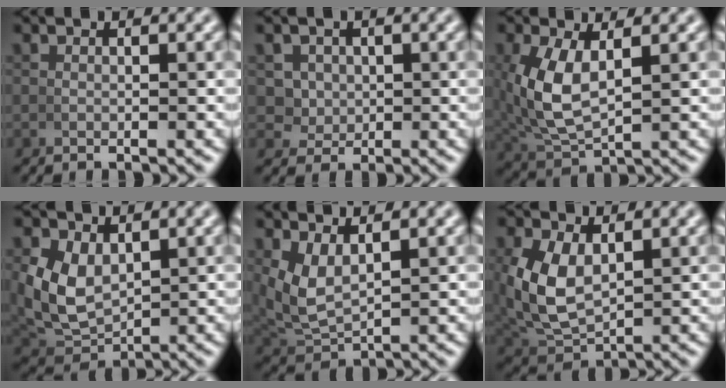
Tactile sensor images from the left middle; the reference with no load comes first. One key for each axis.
{"total": 3.9, "fx": 0.6, "fy": 3.5, "fz": 1.6, "tx": -0.042, "ty": -0.013, "tz": 0.021}
{"total": 5.4, "fx": 1.0, "fy": 3.0, "fz": 4.3, "tx": -0.105, "ty": -0.008, "tz": 0.036}
{"total": 6.8, "fx": 0.7, "fy": 5.2, "fz": 4.3, "tx": -0.117, "ty": -0.034, "tz": 0.036}
{"total": 4.8, "fx": 1.4, "fy": 3.3, "fz": 3.2, "tx": -0.087, "ty": -0.015, "tz": 0.041}
{"total": 6.2, "fx": 0.8, "fy": 4.3, "fz": 4.4, "tx": -0.113, "ty": -0.017, "tz": 0.034}